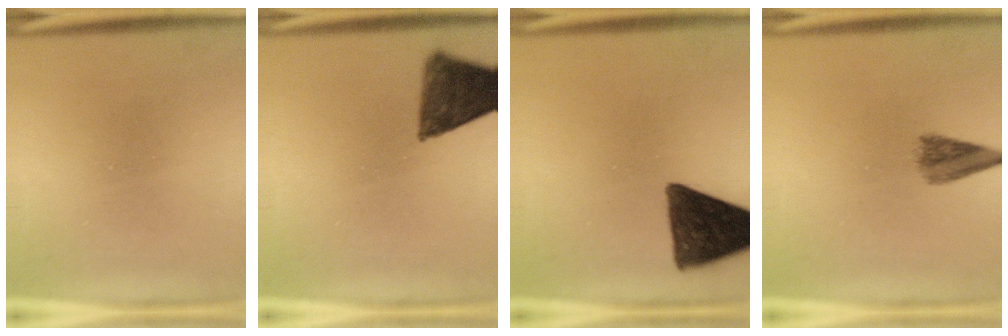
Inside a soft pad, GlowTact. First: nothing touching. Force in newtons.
{"total": 10.0}
{"total": 12.3}
{"total": 3.5}